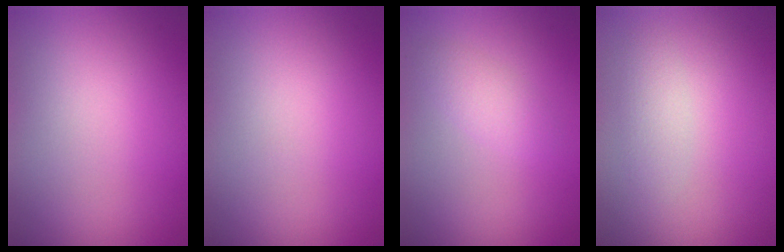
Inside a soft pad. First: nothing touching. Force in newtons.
{"total": 0.0}
{"total": 1.6, "press": 1.6, "slide": 0.1}
{"total": 1.4, "press": 1.4, "slide": 0.1}